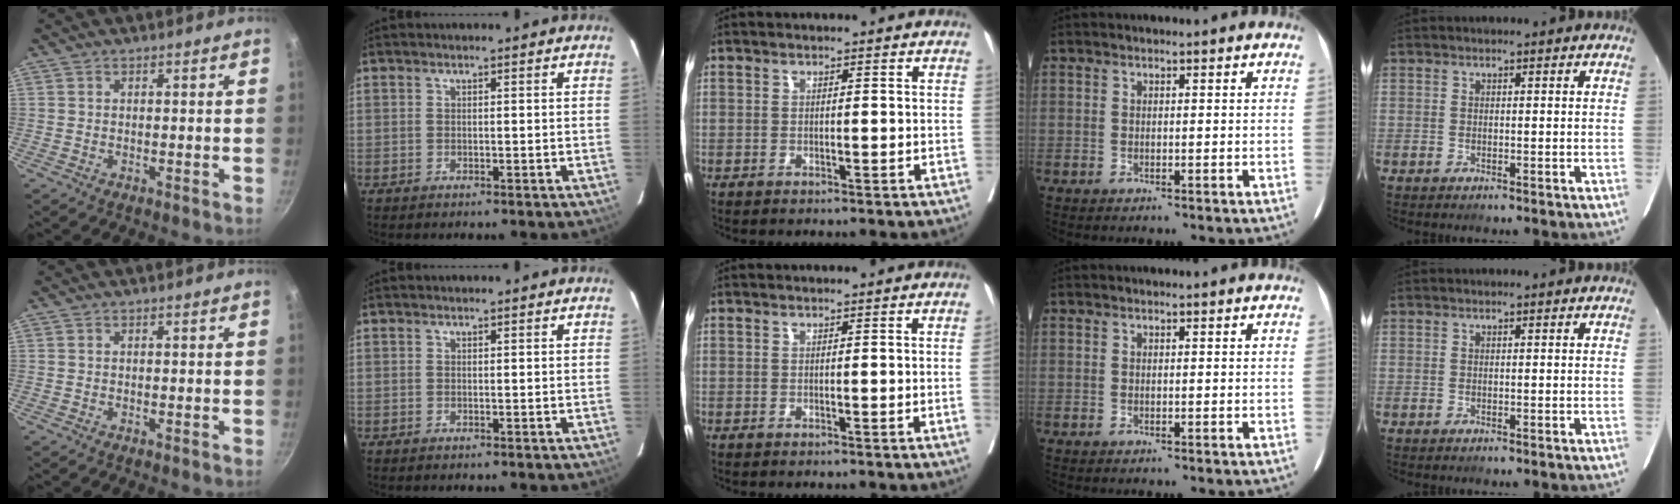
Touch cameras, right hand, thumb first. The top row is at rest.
{"middle": {"total": 0.9, "force": [-0.1, -0.2, 0.9], "torque": [-0.013, -0.002, -0.001]}}